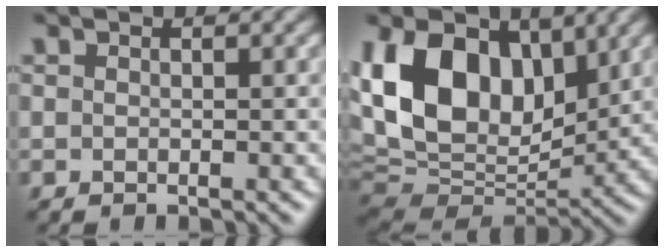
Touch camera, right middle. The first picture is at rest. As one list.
[{"total": 13.8, "force": [4.4, 8.9, 9.5], "torque": [-0.192, 0.024, 0.073]}]